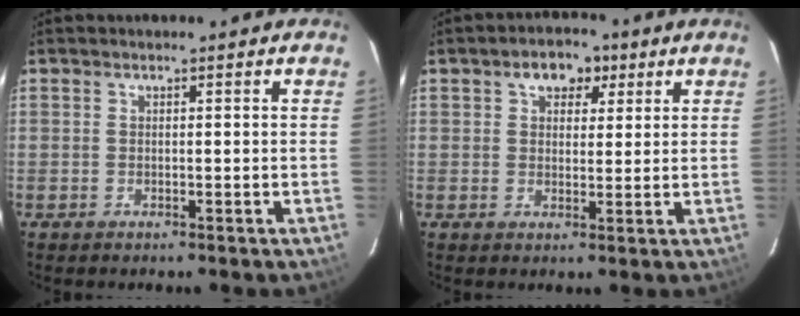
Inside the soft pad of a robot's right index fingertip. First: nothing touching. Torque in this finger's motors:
{"motor_torque": [0.11, 0.04, 0.18, 0.05]}